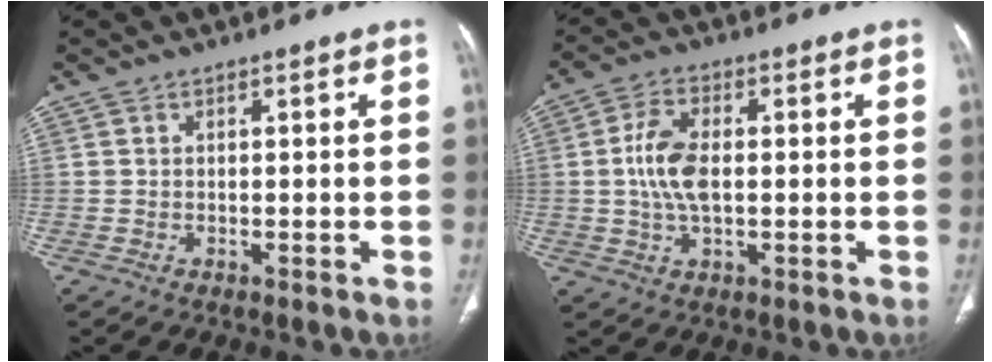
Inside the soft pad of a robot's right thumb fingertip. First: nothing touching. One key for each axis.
{"total": 8.1, "fx": 0.2, "fy": 4.4, "fz": 6.8, "tx": -0.138, "ty": 0.006, "tz": 0.000}